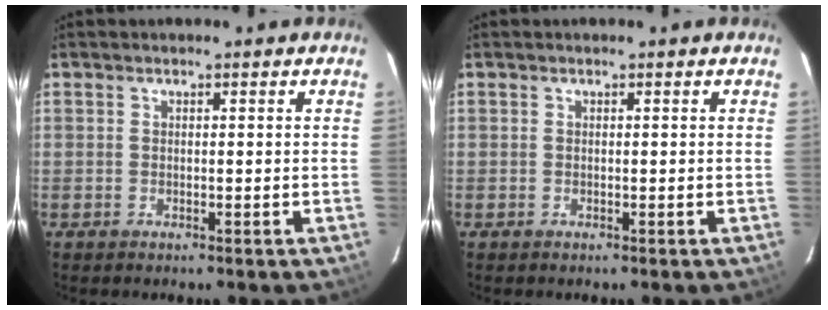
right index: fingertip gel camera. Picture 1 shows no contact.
{"total": 0.0}